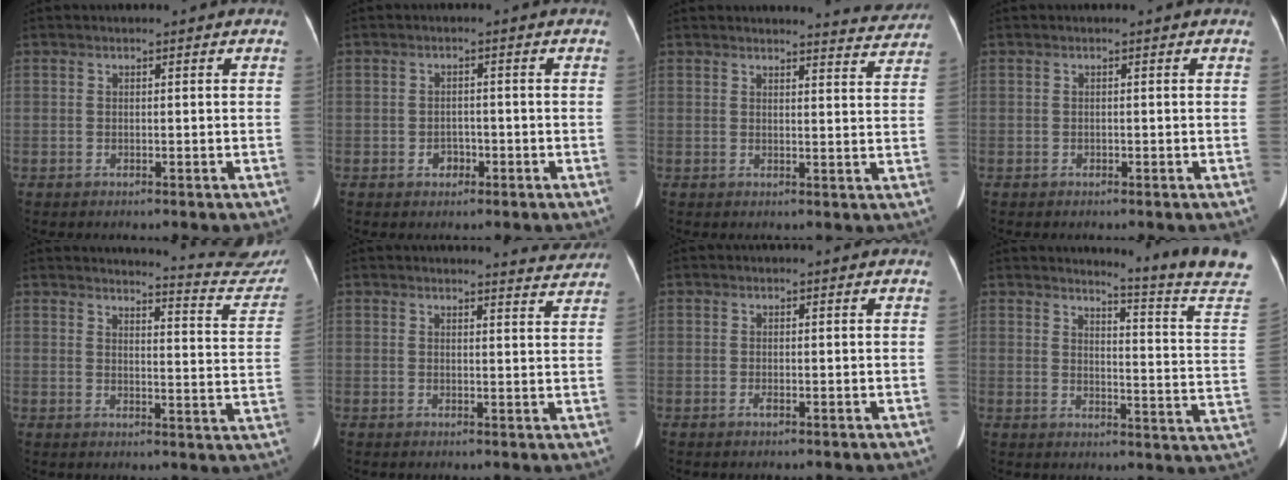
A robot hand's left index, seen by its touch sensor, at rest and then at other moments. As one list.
[{"total": 2.0, "force": [-1.0, 1.6, 0.9], "torque": [-0.012, 0.006, -0.011]}, {"total": 5.7, "force": [5.7, 0.2, 0.1], "torque": [-0.002, -0.023, 0.052]}, {"total": 0.0}, {"total": 14.6, "force": [14.5, 0.1, 1.5], "torque": [-0.004, -0.101, 0.139]}, {"total": 4.8, "force": [4.8, 0.1, 0.1], "torque": [-0.005, -0.020, 0.041]}, {"total": 0.5, "force": [-0.1, 0.1, 0.5], "torque": [-0.011, 0.000, -0.003]}, {"total": 14.2, "force": [13.2, -3.3, 4.1], "torque": [-0.063, -0.119, 0.148]}]